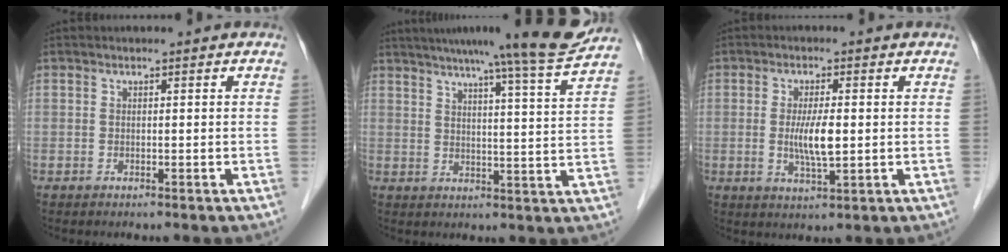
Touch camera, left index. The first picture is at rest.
{"total": 15.4, "force": [13.3, -1.6, 7.5], "torque": [-0.118, -0.027, 0.167]}
{"total": 5.1, "force": [-0.1, 0.8, 5.1], "torque": [-0.101, -0.009, -0.001]}